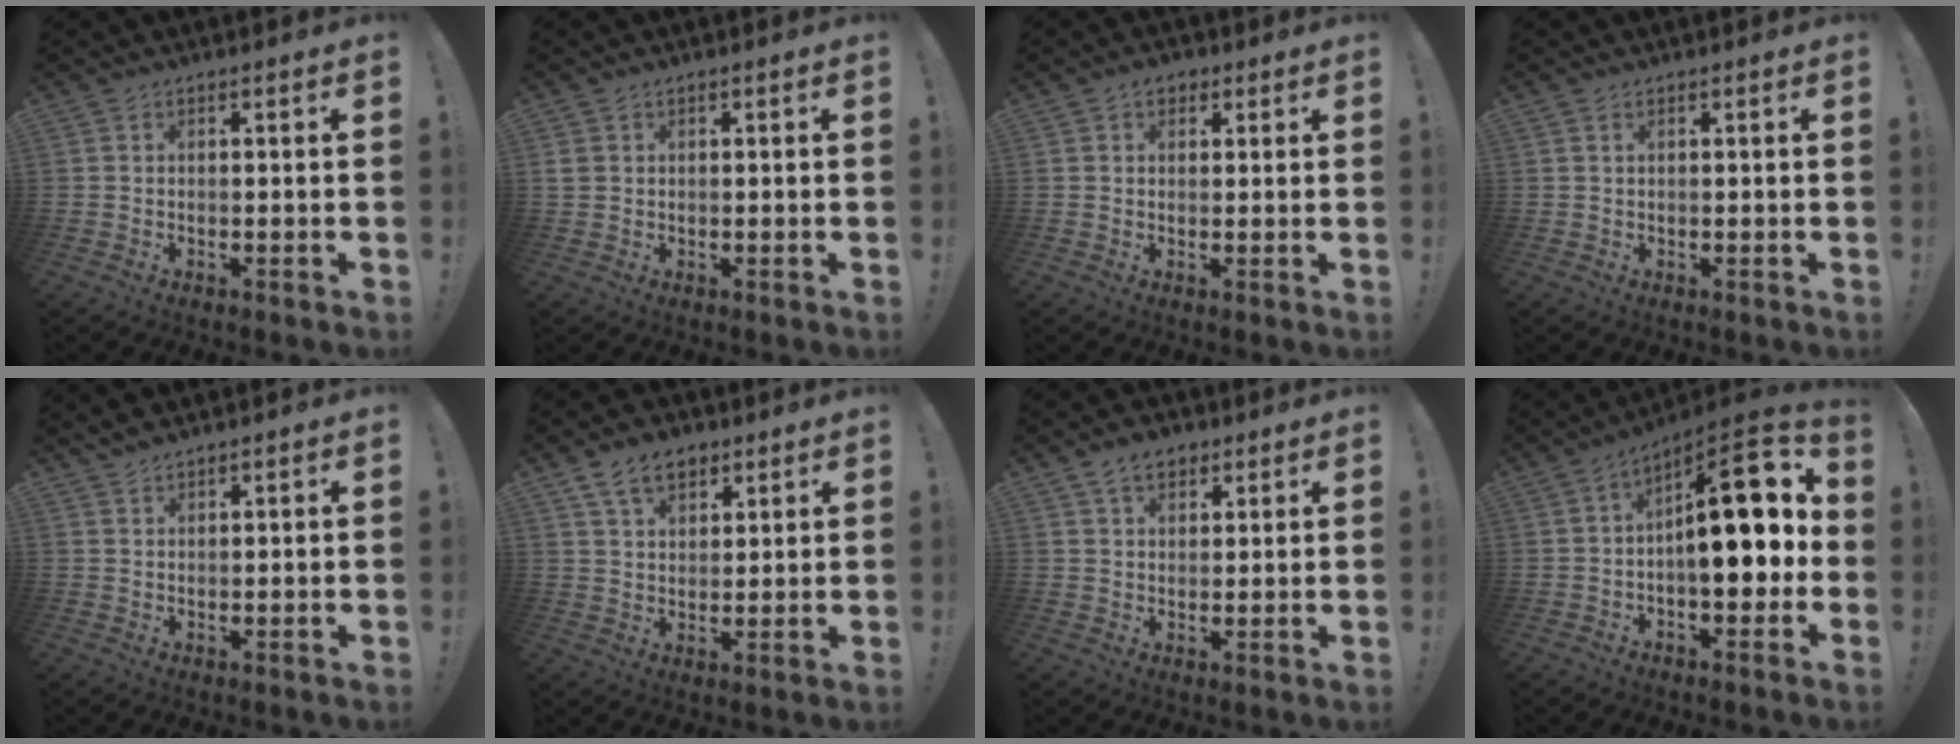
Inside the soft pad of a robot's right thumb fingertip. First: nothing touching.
{"total": 1.9, "force": [0.8, 1.6, 0.7], "torque": [-0.005, 0.000, 0.014]}
{"total": 3.1, "force": [1.3, 2.4, 1.3], "torque": [-0.013, -0.003, 0.023]}
{"total": 0.7, "force": [0.4, 0.3, 0.5], "torque": [-0.007, 0.000, 0.006]}
{"total": 1.7, "force": [1.7, 0.3, 0.0], "torque": [0.006, -0.009, 0.030]}
{"total": 9.2, "force": [5.6, 5.8, 4.5], "torque": [-0.081, -0.014, 0.109]}
{"total": 6.2, "force": [3.9, 3.9, 2.8], "torque": [-0.041, -0.012, 0.071]}
{"total": 19.0, "force": [2.3, 8.2, 17.0], "torque": [-0.221, -0.012, 0.039]}